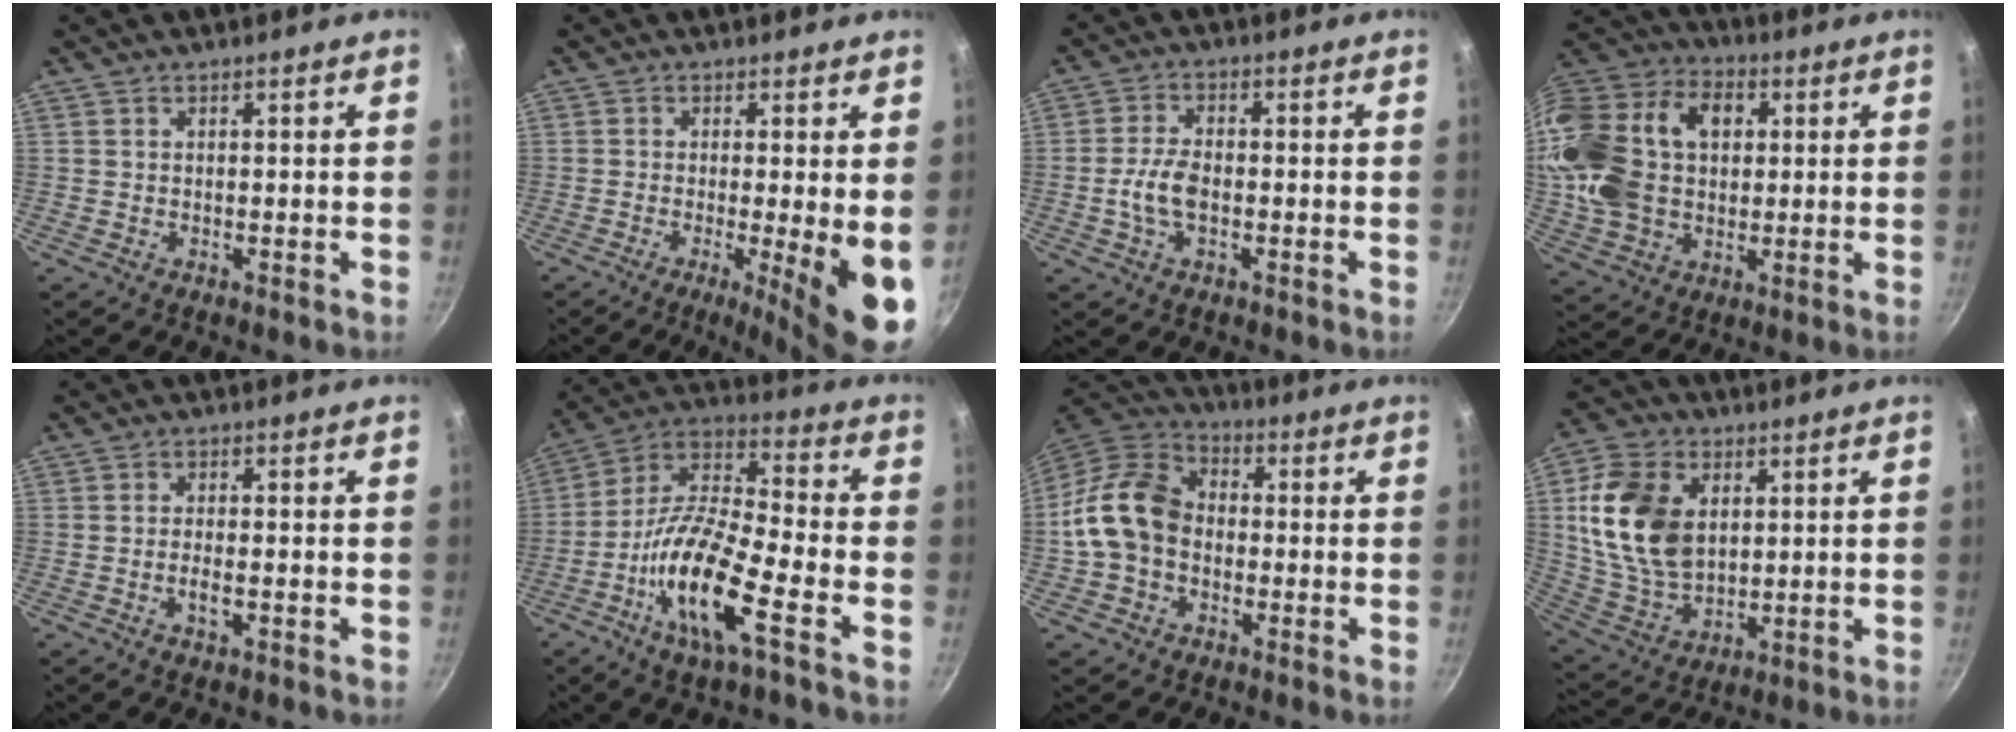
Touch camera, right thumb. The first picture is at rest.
{"total": 10.0, "force": [-1.6, 1.5, 9.8], "torque": [-0.128, -0.015, -0.021]}
{"total": 6.0, "force": [-1.3, 3.3, 4.8], "torque": [-0.097, 0.016, -0.030]}
{"total": 25.5, "force": [3.7, 18.6, 17.1], "torque": [-0.339, 0.033, 0.066]}
{"total": 2.5, "force": [-0.8, 0.8, 2.2], "torque": [-0.047, 0.004, -0.017]}
{"total": 16.8, "force": [-6.8, 4.3, 14.8], "torque": [-0.283, 0.041, -0.148]}
{"total": 13.7, "force": [-1.4, 10.6, 8.6], "torque": [-0.135, 0.034, -0.042]}
{"total": 17.3, "force": [3.5, 11.9, 12.1], "torque": [-0.212, -0.009, 0.075]}